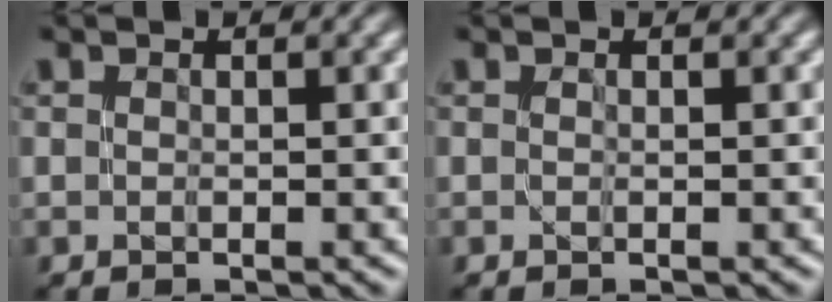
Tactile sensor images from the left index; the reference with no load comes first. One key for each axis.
{"total": 0.0}